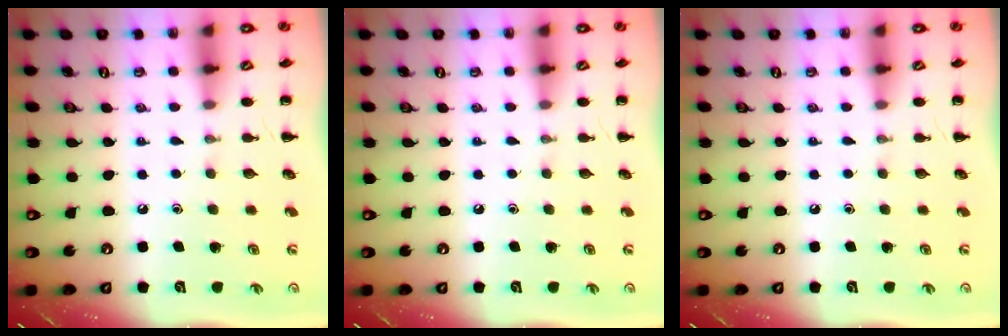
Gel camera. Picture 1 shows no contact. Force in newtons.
{"total": 0.0}
{"total": 0.0}